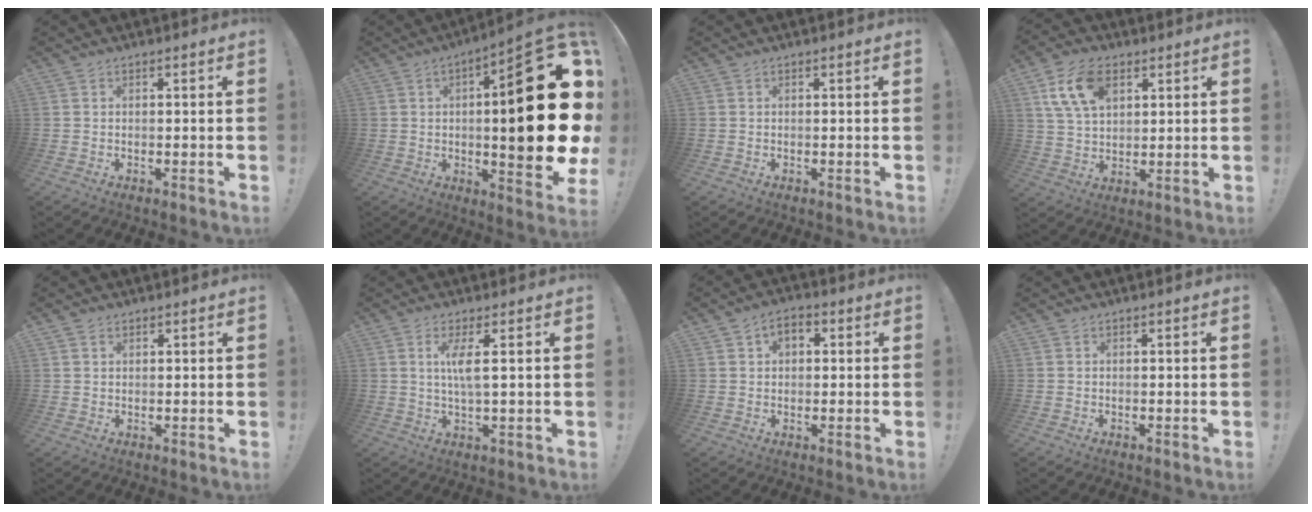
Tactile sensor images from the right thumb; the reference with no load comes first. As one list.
[{"total": 30.6, "force": [2.1, 7.2, 29.7], "torque": [-0.429, -0.028, 0.036]}, {"total": 0.0}, {"total": 13.0, "force": [5.7, 7.9, 8.6], "torque": [-0.147, -0.006, 0.108]}, {"total": 1.7, "force": [1.1, 1.2, 0.1], "torque": [0.012, -0.010, 0.019]}, {"total": 5.7, "force": [1.5, 0.4, 5.5], "torque": [-0.108, -0.003, 0.021]}, {"total": 4.1, "force": [1.2, 3.0, 2.7], "torque": [-0.036, 0.000, 0.019]}, {"total": 0.0}]